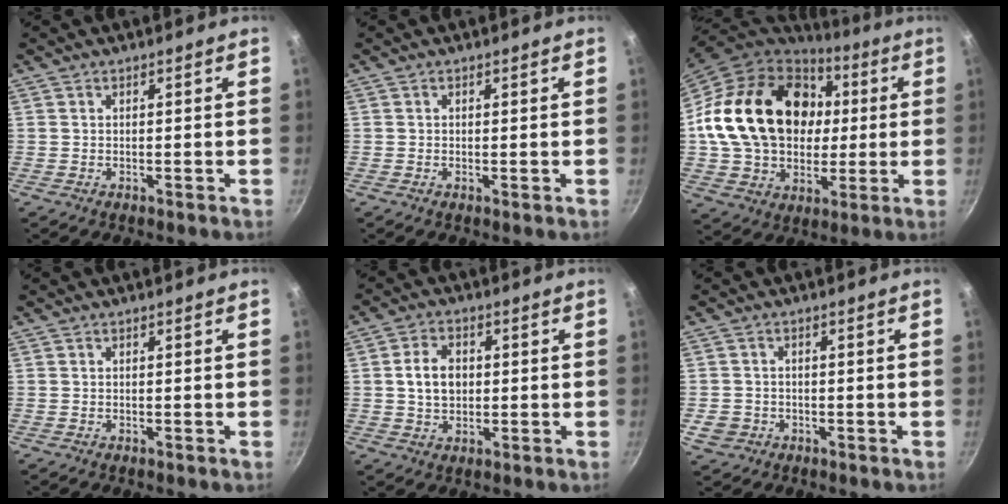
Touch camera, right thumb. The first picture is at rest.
{"total": 0.0}
{"total": 25.7, "force": [3.9, 19.5, 16.2], "torque": [-0.259, 0.024, 0.079]}
{"total": 0.0}
{"total": 6.5, "force": [0.5, 4.8, 4.3], "torque": [-0.060, 0.008, 0.007]}
{"total": 3.9, "force": [-1.2, 3.4, 1.4], "torque": [-0.020, 0.010, -0.013]}